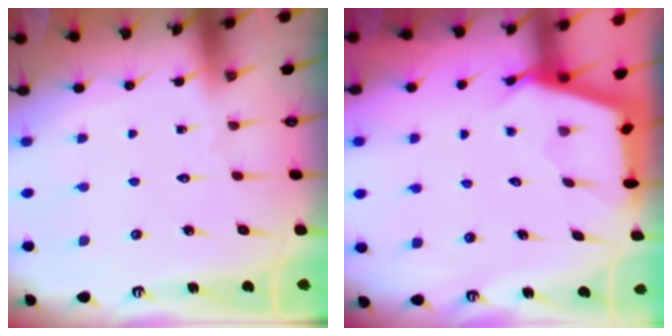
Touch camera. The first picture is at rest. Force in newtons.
{"total": 2.6, "press": 2.6, "slide": 0.3}